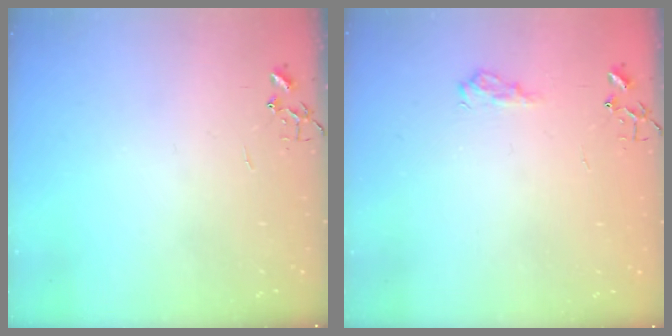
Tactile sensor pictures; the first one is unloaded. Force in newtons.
{"total": 8.2, "press": 8.2, "slide": 0.9}